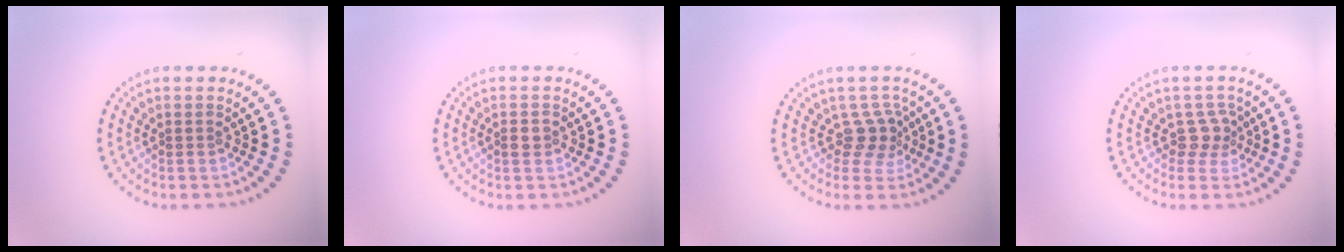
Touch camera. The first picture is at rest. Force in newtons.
{"total": 1.2, "press": 1.1, "slide": 0.2}
{"total": 2.4, "press": 1.7, "slide": 1.7}
{"total": 2.0, "press": 1.6, "slide": 1.3}